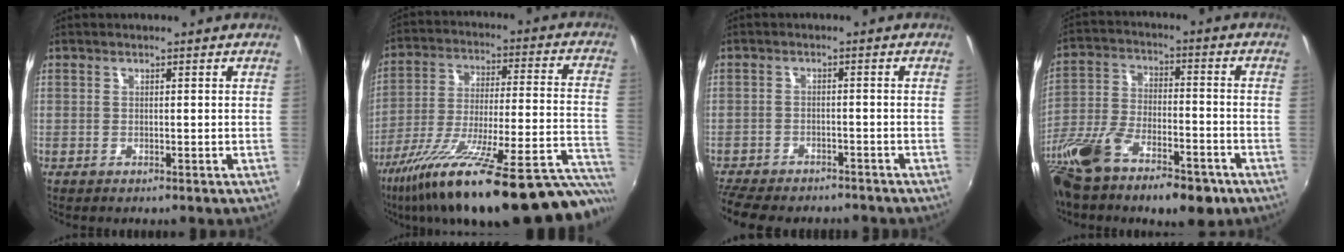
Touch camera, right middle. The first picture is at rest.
{"total": 32.9, "force": [-25.7, 4.3, 20.1], "torque": [-0.282, -0.081, -0.379]}
{"total": 10.5, "force": [-9.1, 3.2, 4.0], "torque": [-0.104, -0.024, -0.144]}
{"total": 19.6, "force": [-13.2, 7.2, 12.6], "torque": [-0.262, -0.050, -0.229]}